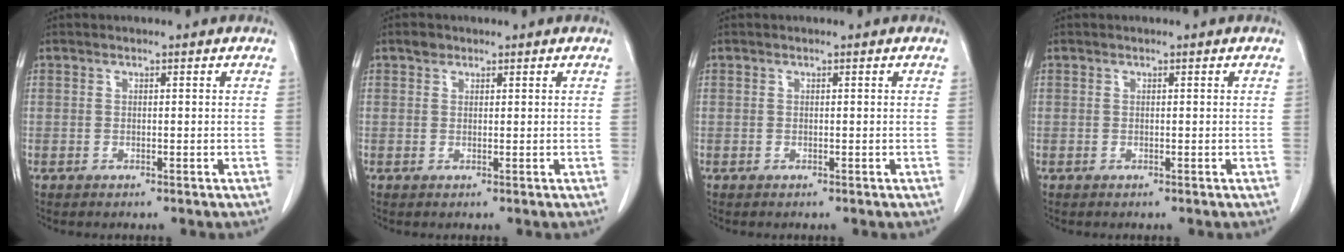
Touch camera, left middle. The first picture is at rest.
{"total": 1.2, "force": [0.8, 0.8, 0.2], "torque": [-0.004, 0.003, 0.012]}
{"total": 0.0}
{"total": 0.0}